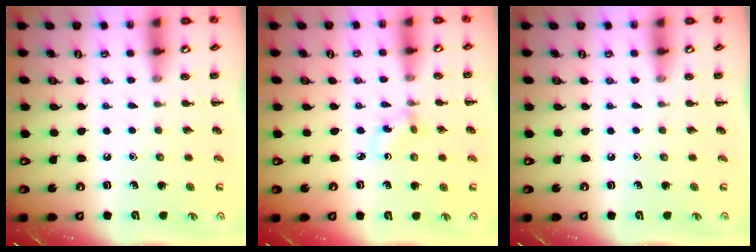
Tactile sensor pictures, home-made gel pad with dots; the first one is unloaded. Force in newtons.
{"total": 1.7, "press": 1.6, "slide": 0.7}
{"total": 0.0}